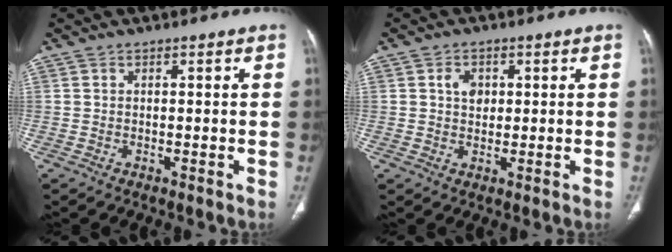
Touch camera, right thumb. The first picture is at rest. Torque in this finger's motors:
{"motor_torque": [-0.14, 0.30, -0.21, -0.01, 0.09]}